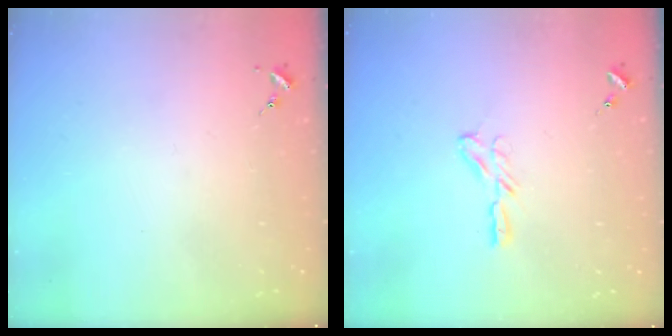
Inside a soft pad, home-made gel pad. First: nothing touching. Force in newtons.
{"total": 6.4, "press": 6.4, "slide": 0.5}